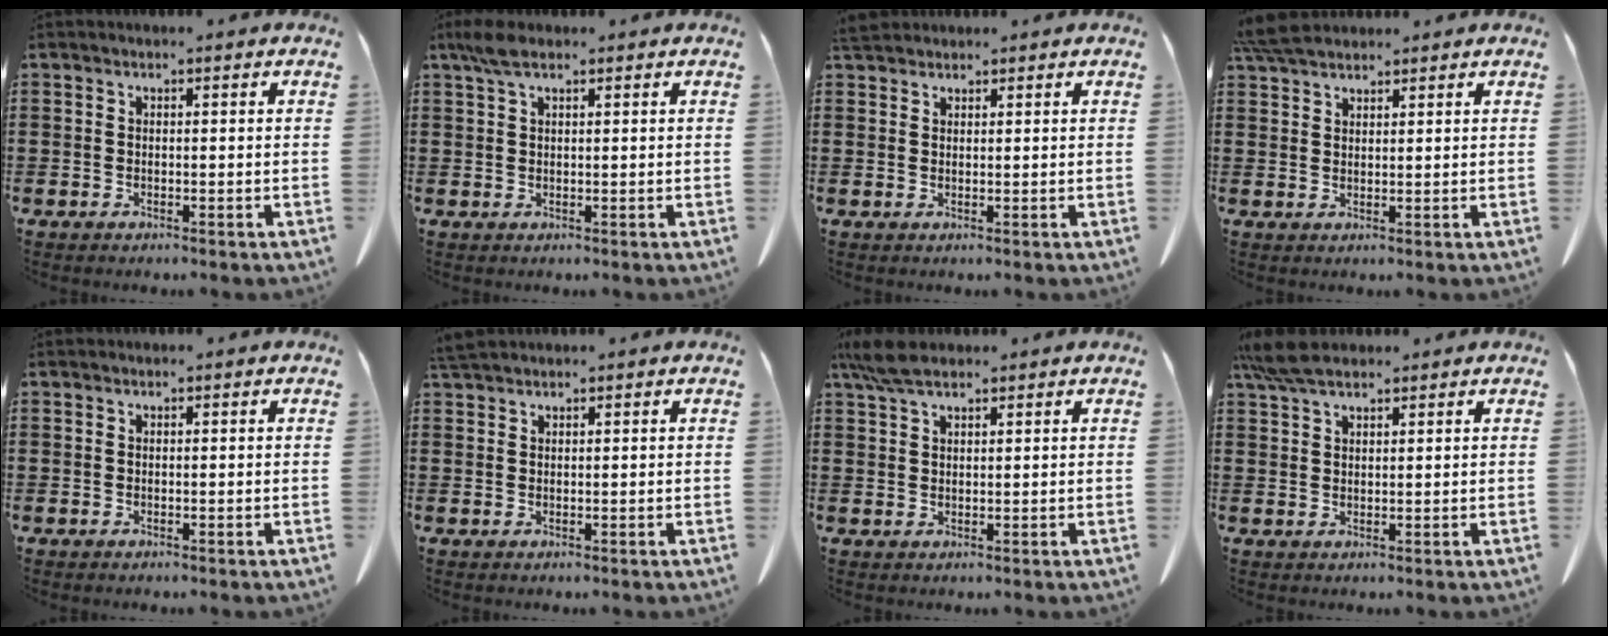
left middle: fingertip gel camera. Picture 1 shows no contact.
{"total": 3.3, "force": [1.8, 1.1, 2.5], "torque": [-0.055, 0.002, 0.034]}
{"total": 2.3, "force": [2.1, 0.6, 0.7], "torque": [-0.022, 0.002, 0.041]}
{"total": 4.8, "force": [4.1, 1.2, 2.1], "torque": [-0.053, -0.005, 0.080]}
{"total": 0.0}
{"total": 2.1, "force": [1.9, 0.3, 0.9], "torque": [-0.023, 0.001, 0.038]}
{"total": 4.9, "force": [3.6, 1.4, 3.0], "torque": [-0.068, 0.000, 0.069]}
{"total": 5.5, "force": [4.2, 1.5, 3.1], "torque": [-0.072, -0.001, 0.081]}